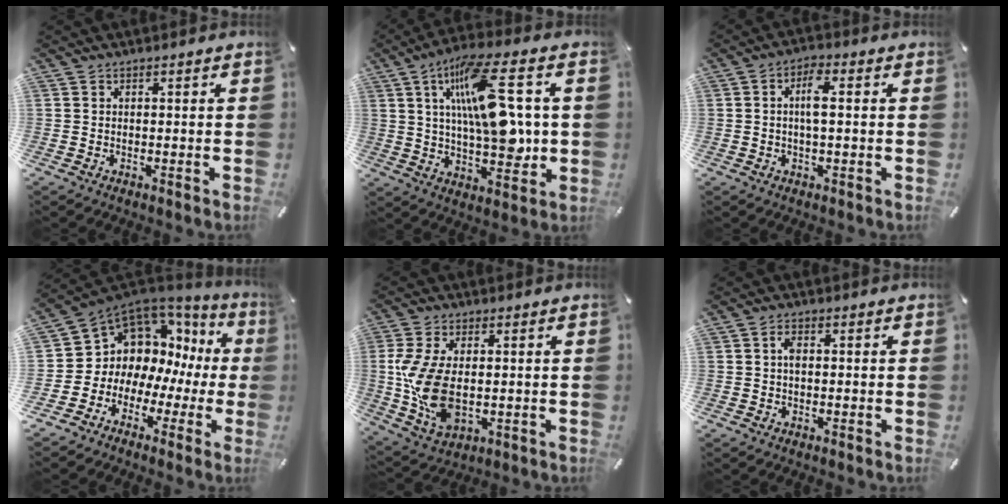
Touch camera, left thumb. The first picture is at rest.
{"total": 19.8, "force": [4.8, 7.7, 17.6], "torque": [-0.305, -0.012, 0.070]}
{"total": 5.2, "force": [0.5, 1.9, 4.9], "torque": [-0.088, 0.008, 0.005]}
{"total": 8.9, "force": [3.2, 8.0, 2.0], "torque": [-0.054, -0.053, 0.071]}
{"total": 12.7, "force": [0.0, 7.3, 10.4], "torque": [-0.244, -0.014, 0.001]}
{"total": 2.0, "force": [0.1, 1.0, 1.7], "torque": [-0.034, 0.002, 0.000]}